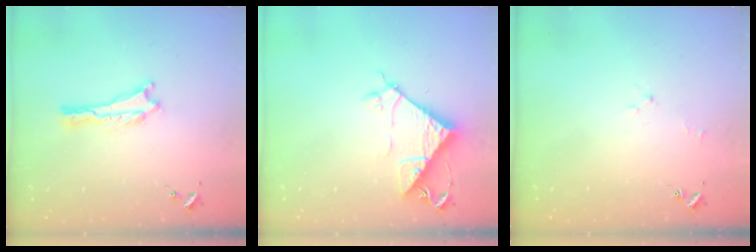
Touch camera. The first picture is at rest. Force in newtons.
{"total": 7.7, "press": 7.7, "slide": 0.8}
{"total": 1.7, "press": 1.6, "slide": 0.3}